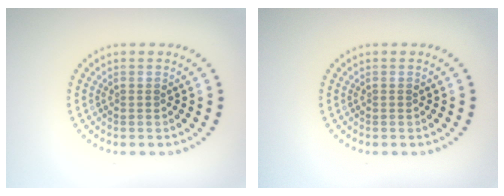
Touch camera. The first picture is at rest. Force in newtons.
{"total": 0.0}